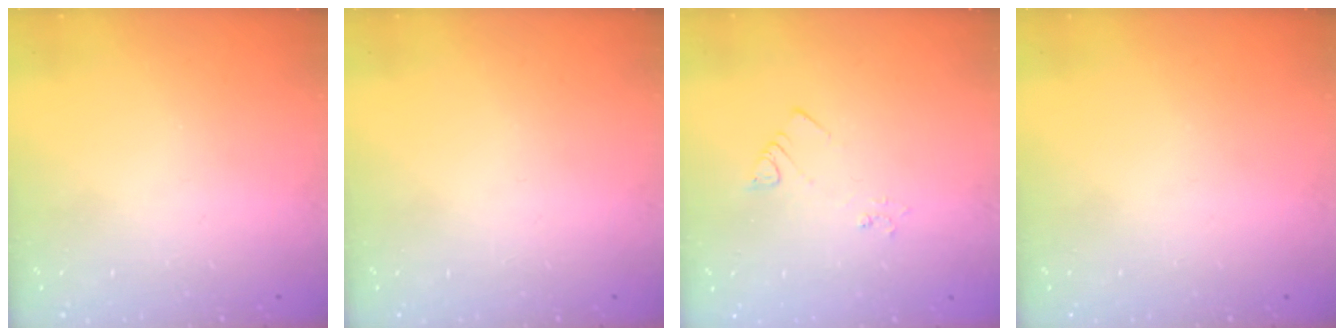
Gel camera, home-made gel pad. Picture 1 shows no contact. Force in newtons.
{"total": 0.0}
{"total": 2.4, "press": 2.4, "slide": 0.4}
{"total": 0.0}